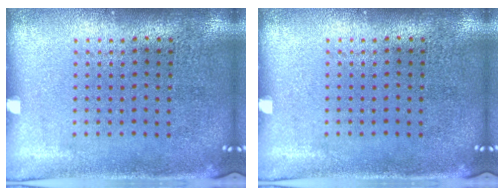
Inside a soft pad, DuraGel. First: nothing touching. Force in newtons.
{"total": 0.0}